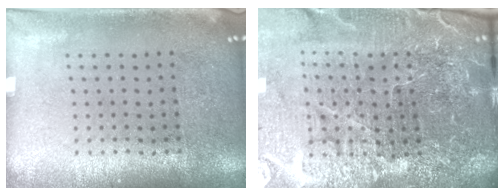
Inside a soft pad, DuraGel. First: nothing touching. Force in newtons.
{"total": 6.6, "press": 5.8, "slide": 3.0}